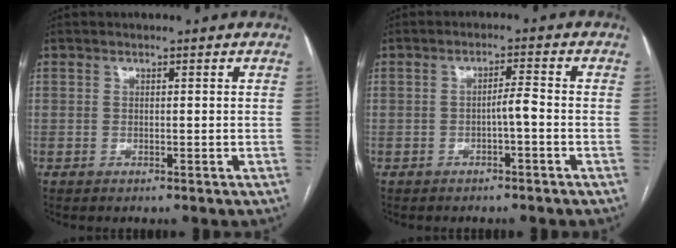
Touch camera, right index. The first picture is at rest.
{"total": 2.5, "force": [-0.9, 0.1, 2.3], "torque": [-0.033, 0.003, -0.018]}